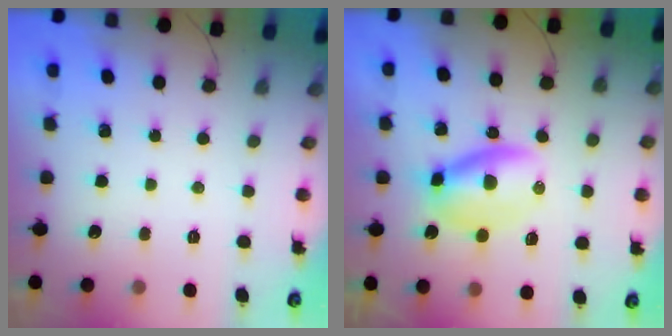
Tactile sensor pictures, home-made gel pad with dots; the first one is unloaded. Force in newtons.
{"total": 6.4, "press": 6.2, "slide": 1.5}